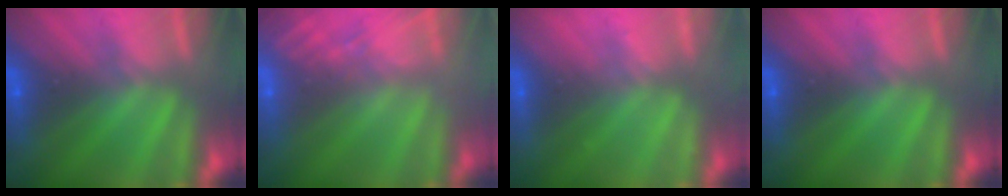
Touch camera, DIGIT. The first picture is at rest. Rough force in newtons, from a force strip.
{"total": 7.3}
{"total": 2.2}
{"total": 0.0}